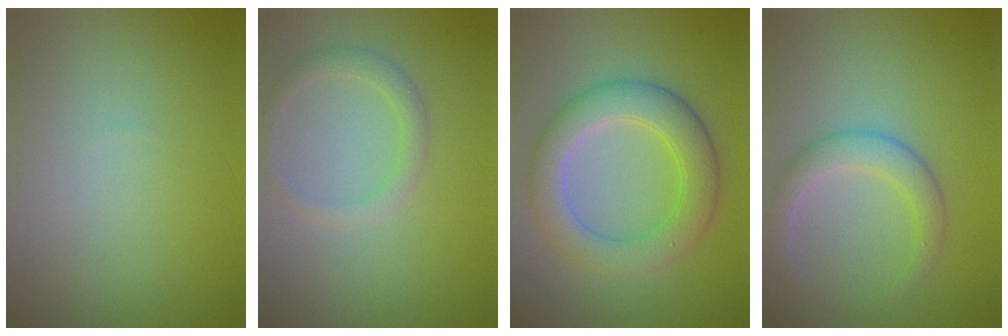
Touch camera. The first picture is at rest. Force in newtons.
{"total": 1.8, "press": 1.8, "slide": 0.1}
{"total": 5.4, "press": 5.4, "slide": 0.2}
{"total": 2.7, "press": 2.7, "slide": 0.2}